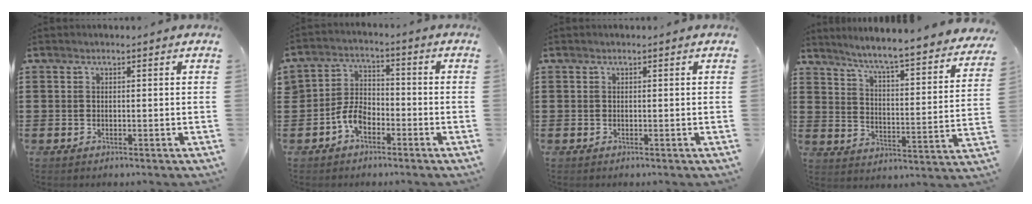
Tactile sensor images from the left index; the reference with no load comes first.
{"total": 5.0, "force": [-3.0, 3.1, 2.5], "torque": [-0.068, 0.006, -0.064]}
{"total": 0.0}
{"total": 4.7, "force": [4.2, -0.9, 1.8], "torque": [-0.058, -0.045, 0.057]}